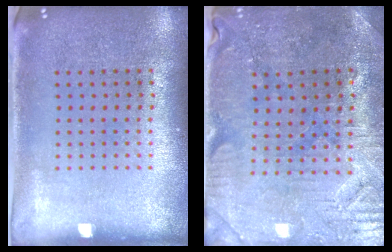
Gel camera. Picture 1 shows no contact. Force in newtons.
{"total": 1.2, "press": 1.1, "slide": 0.4}